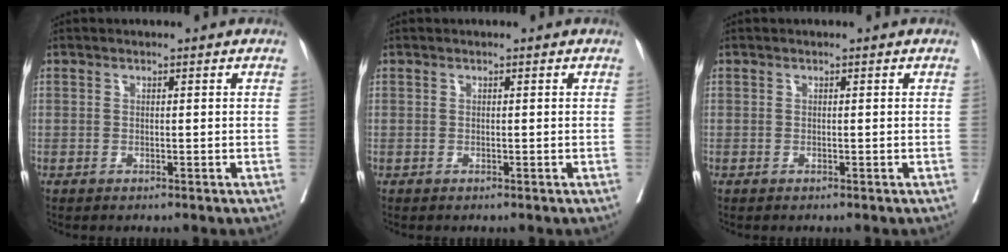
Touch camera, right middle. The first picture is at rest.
{"total": 0.0}
{"total": 0.0}